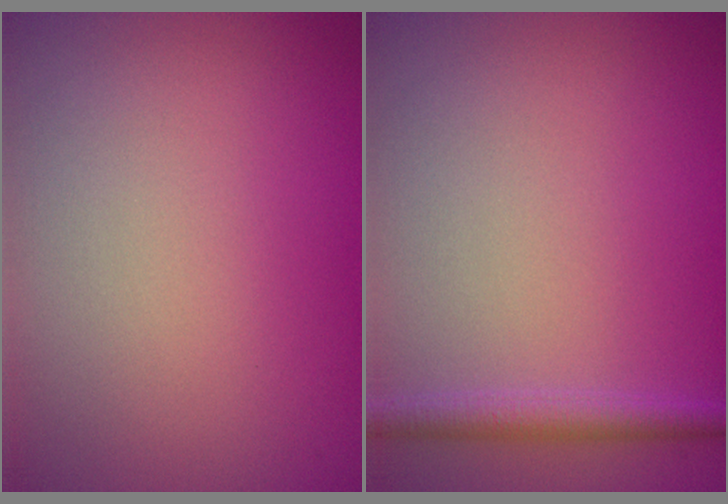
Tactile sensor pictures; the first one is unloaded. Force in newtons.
{"total": 2.0, "press": 2.0, "slide": 0.1}